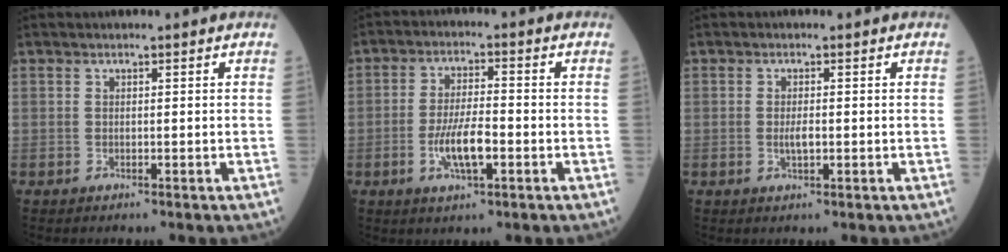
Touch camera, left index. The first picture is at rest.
{"total": 6.6, "force": [-2.5, 1.7, 5.9], "torque": [-0.118, -0.006, -0.044]}
{"total": 1.7, "force": [-0.5, 0.6, 1.6], "torque": [-0.032, -0.003, -0.007]}